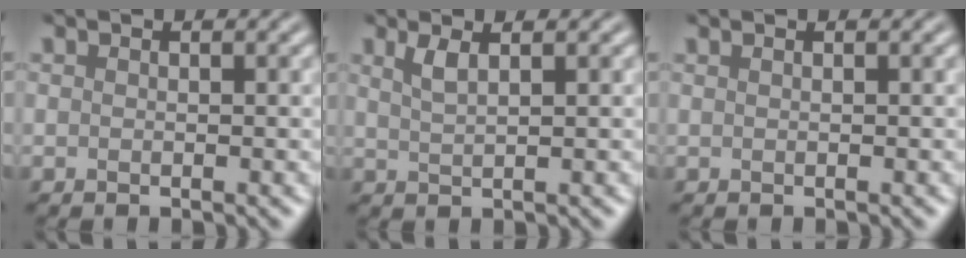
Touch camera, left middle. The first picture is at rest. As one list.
[{"total": 0.6, "force": [0.2, -0.4, 0.4], "torque": [-0.019, -0.005, 0.031]}, {"total": 1.6, "force": [0.9, 0.9, 1.0], "torque": [-0.007, 0.017, 0.005]}]